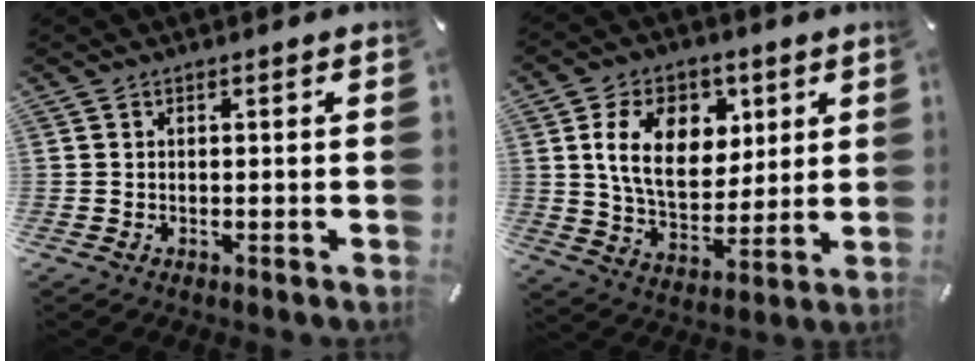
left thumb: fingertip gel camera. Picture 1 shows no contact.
{"total": 14.8, "force": [4.8, 10.3, 9.5], "torque": [-0.163, 0.002, 0.087]}